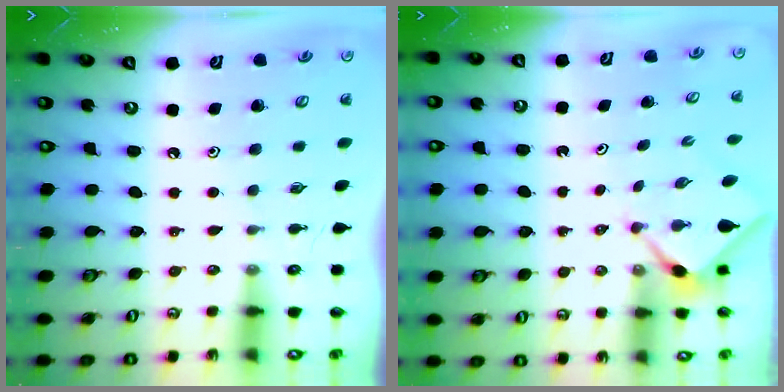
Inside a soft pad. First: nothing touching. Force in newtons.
{"total": 2.2, "press": 2.2, "slide": 0.2}